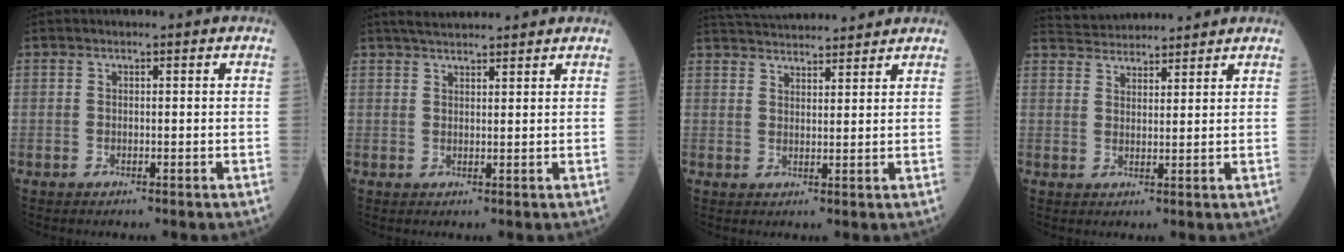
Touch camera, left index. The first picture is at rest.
{"total": 6.0, "force": [5.5, 0.6, 2.4], "torque": [-0.038, 0.033, 0.087]}
{"total": 11.7, "force": [11.2, 1.3, 3.1], "torque": [-0.058, 0.032, 0.169]}
{"total": 7.0, "force": [6.9, 0.8, 0.9], "torque": [-0.023, 0.034, 0.112]}